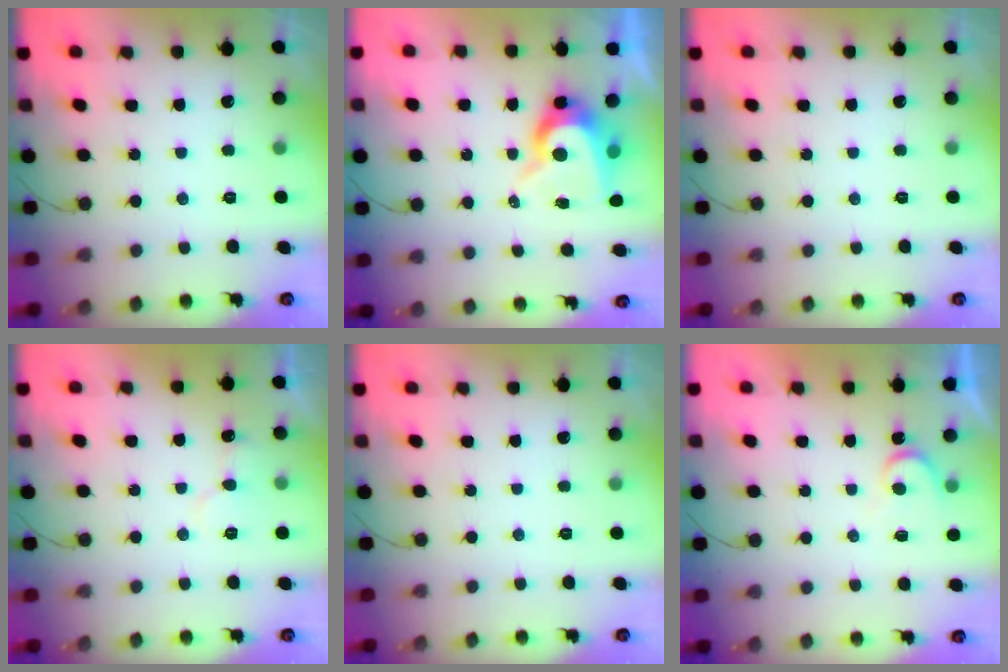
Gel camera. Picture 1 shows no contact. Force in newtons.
{"total": 9.9, "press": 9.9, "slide": 0.7}
{"total": 0.0}
{"total": 6.5, "press": 6.5, "slide": 0.4}
{"total": 0.0}
{"total": 4.5, "press": 4.5, "slide": 0.4}